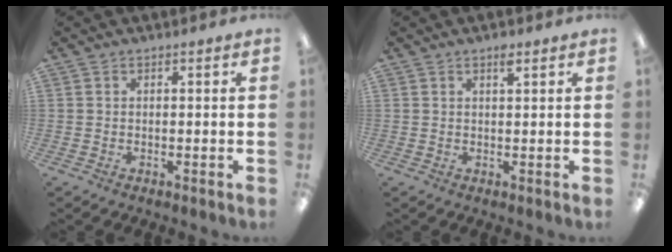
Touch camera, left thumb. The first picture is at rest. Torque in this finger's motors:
{"motor_torque": [0.20, -0.01, 0.38, -0.05, 0.05]}